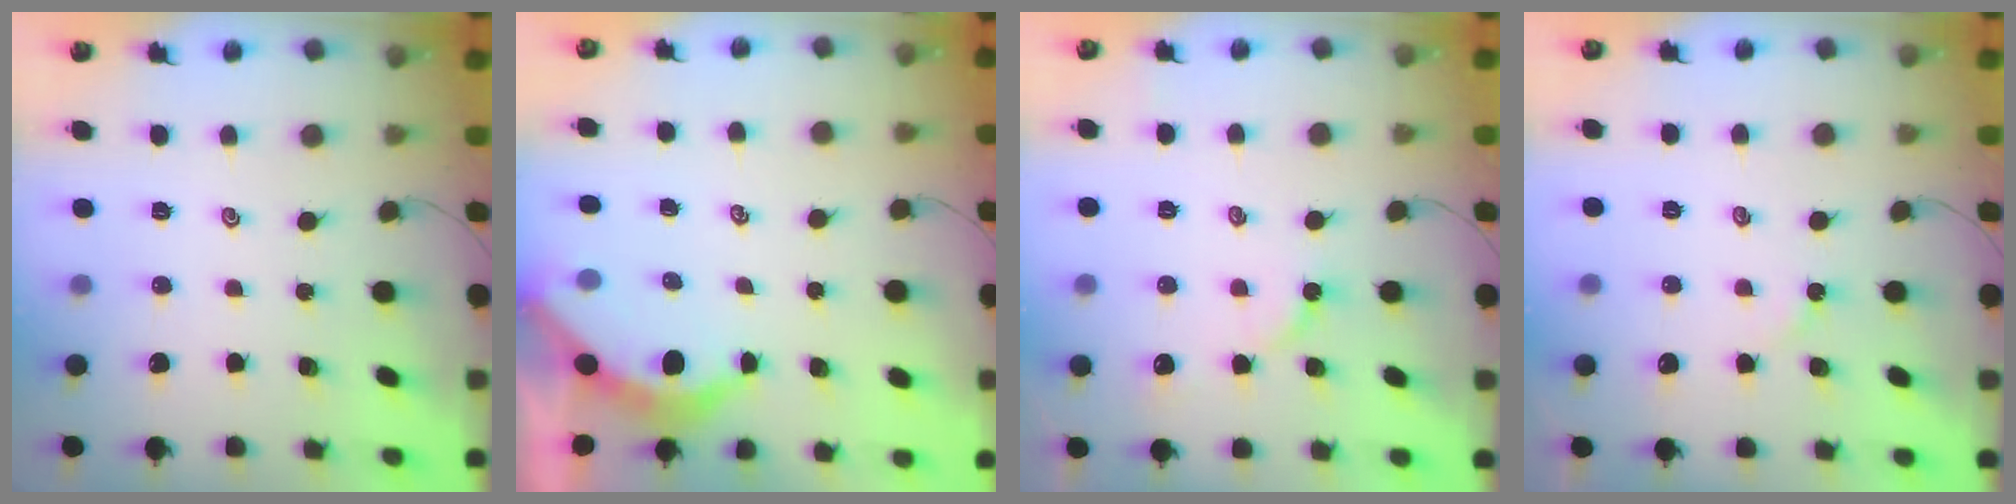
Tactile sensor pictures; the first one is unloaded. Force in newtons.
{"total": 3.7, "press": 3.7, "slide": 0.5}
{"total": 3.9, "press": 3.9, "slide": 0.5}
{"total": 2.1, "press": 2.1, "slide": 0.2}